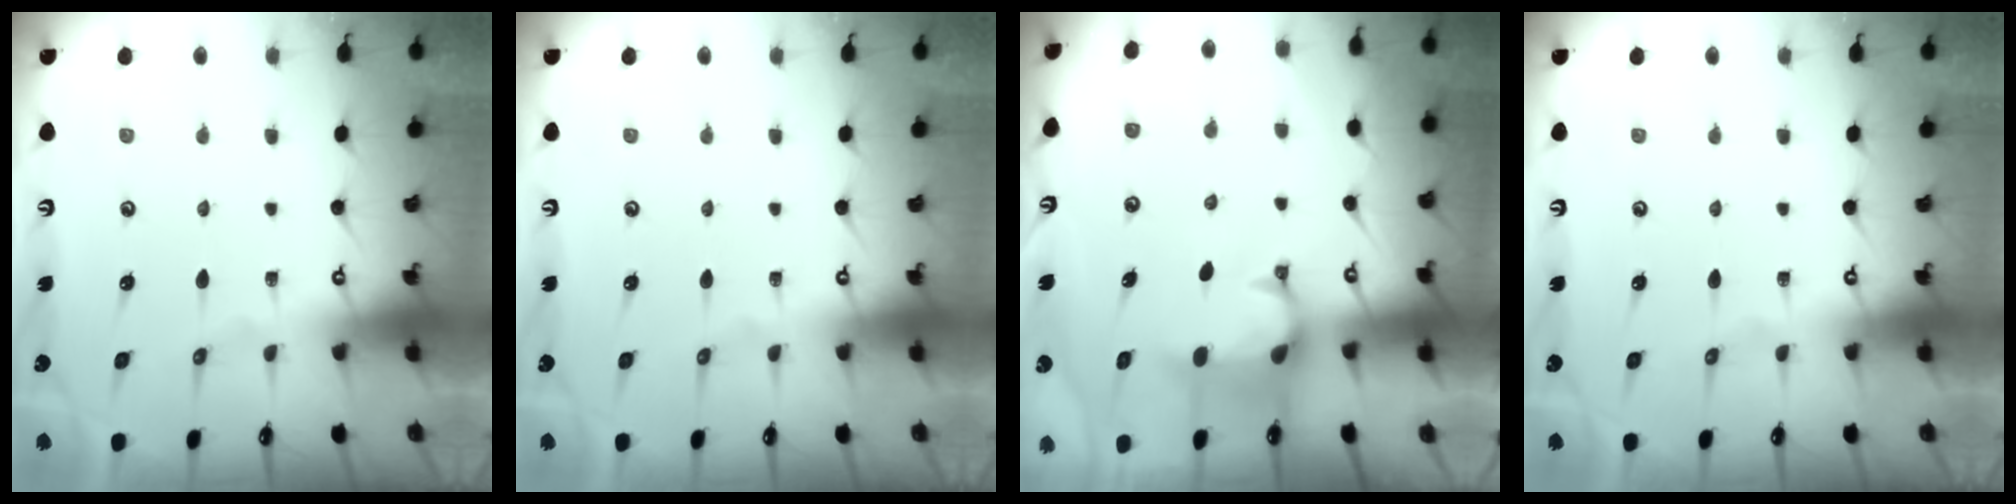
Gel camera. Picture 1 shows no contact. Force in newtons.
{"total": 0.0}
{"total": 0.9, "press": 0.2, "slide": 0.9}
{"total": 0.0}